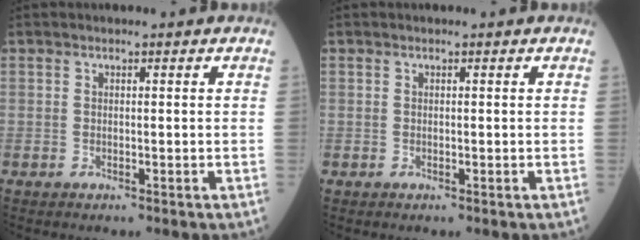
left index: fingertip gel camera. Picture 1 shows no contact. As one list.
[{"total": 0.0}]